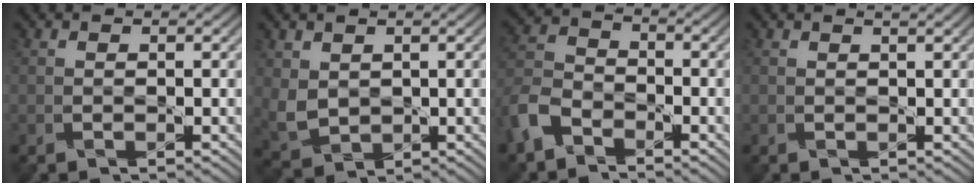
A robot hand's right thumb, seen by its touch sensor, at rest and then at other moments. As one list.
[{"total": 4.3, "force": [1.3, 3.2, 2.5], "torque": [-0.076, -0.009, 0.033]}, {"total": 6.6, "force": [-4.6, 3.6, 3.0], "torque": [-0.084, 0.001, -0.111]}, {"total": 0.9, "force": [0.7, -0.3, 0.5], "torque": [-0.012, 0.003, 0.012]}]